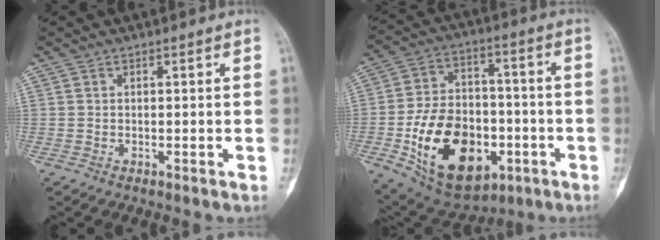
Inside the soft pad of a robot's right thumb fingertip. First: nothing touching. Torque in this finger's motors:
{"motor_torque": [2.42, 2.27, 1.54, -1.23, 0.54]}